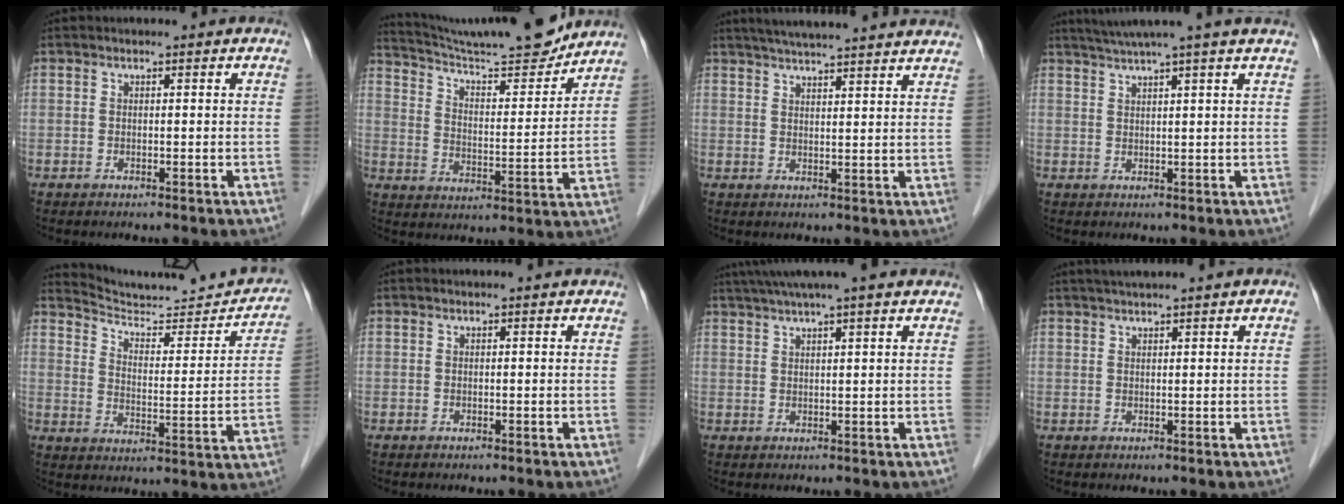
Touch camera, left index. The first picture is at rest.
{"total": 17.5, "force": [16.4, 0.6, 6.1], "torque": [-0.109, -0.020, 0.251]}
{"total": 17.7, "force": [16.1, 0.6, 7.5], "torque": [-0.118, 0.023, 0.208]}
{"total": 7.9, "force": [6.6, -1.9, 4.0], "torque": [-0.059, 0.023, 0.086]}
{"total": 17.3, "force": [16.8, 1.7, 3.8], "torque": [-0.050, -0.045, 0.228]}
{"total": 0.0}
{"total": 8.2, "force": [6.6, -0.7, 4.8], "torque": [-0.083, 0.034, 0.094]}
{"total": 3.5, "force": [2.8, -0.2, 2.2], "torque": [-0.036, 0.026, 0.049]}